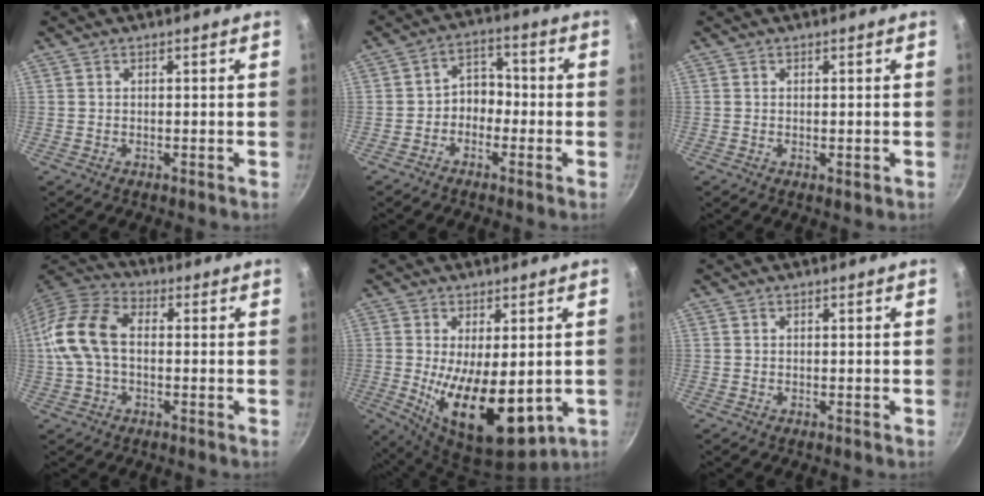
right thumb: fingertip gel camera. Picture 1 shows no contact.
{"total": 5.4, "force": [-1.8, 4.2, 2.9], "torque": [-0.009, 0.035, -0.040]}
{"total": 1.2, "force": [-0.3, 0.3, 1.1], "torque": [-0.017, -0.004, -0.004]}
{"total": 13.4, "force": [0.0, 8.5, 10.3], "torque": [-0.194, 0.038, -0.016]}
{"total": 15.7, "force": [-1.7, 7.3, 13.8], "torque": [-0.218, -0.025, -0.007]}
{"total": 0.0}